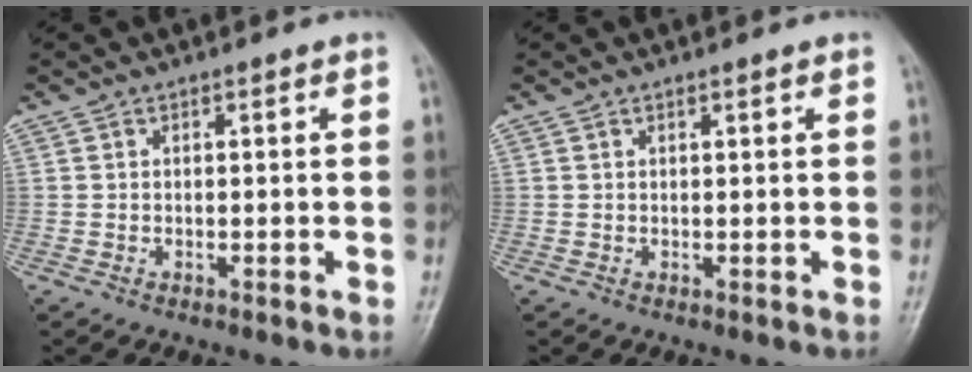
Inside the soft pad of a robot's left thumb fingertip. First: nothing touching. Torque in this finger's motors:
{"motor_torque": [-0.13, -0.08, -0.01, 0.00, -0.01]}